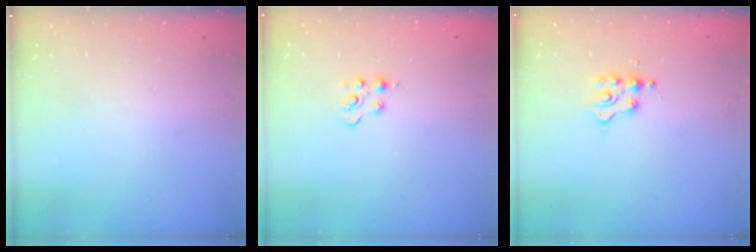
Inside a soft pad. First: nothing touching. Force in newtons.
{"total": 3.9, "press": 3.9, "slide": 0.5}
{"total": 2.6, "press": 2.6, "slide": 0.3}